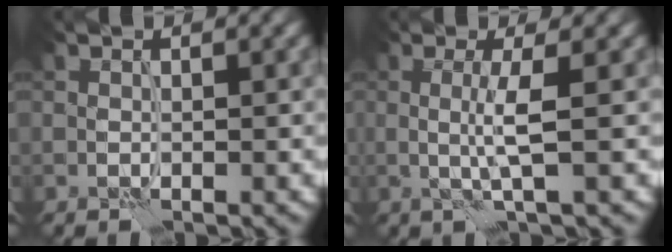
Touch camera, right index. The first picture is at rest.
{"total": 2.2, "force": [-0.3, -0.6, 2.1], "torque": [-0.044, -0.003, -0.008]}